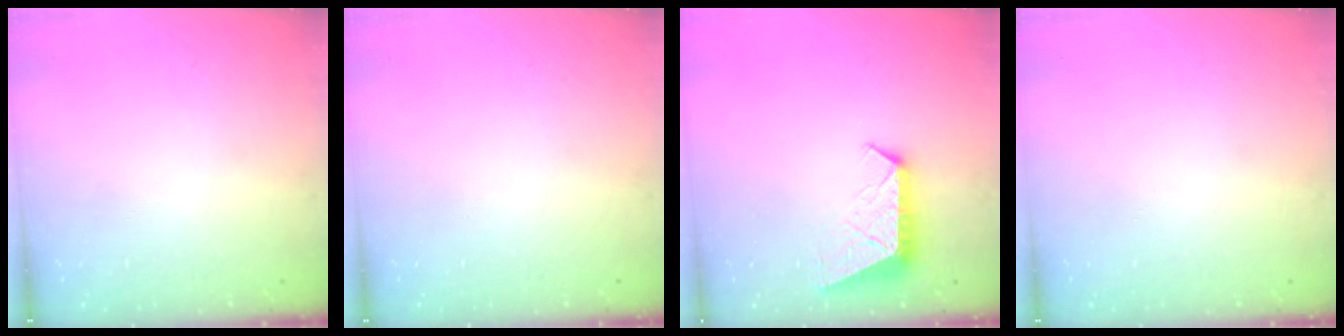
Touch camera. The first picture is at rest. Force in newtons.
{"total": 0.0}
{"total": 8.8, "press": 8.8, "slide": 0.7}
{"total": 0.0}